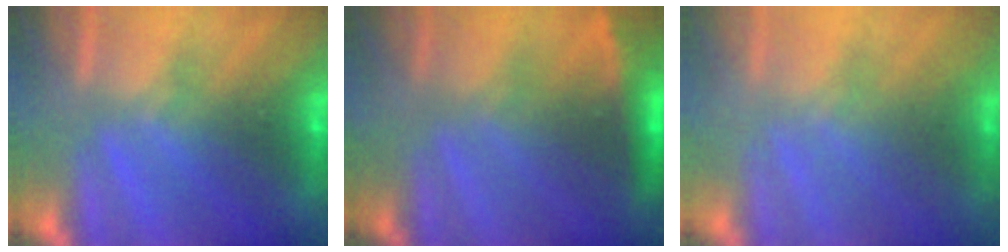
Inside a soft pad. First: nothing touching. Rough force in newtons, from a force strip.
{"total": 2.3}
{"total": 2.0}